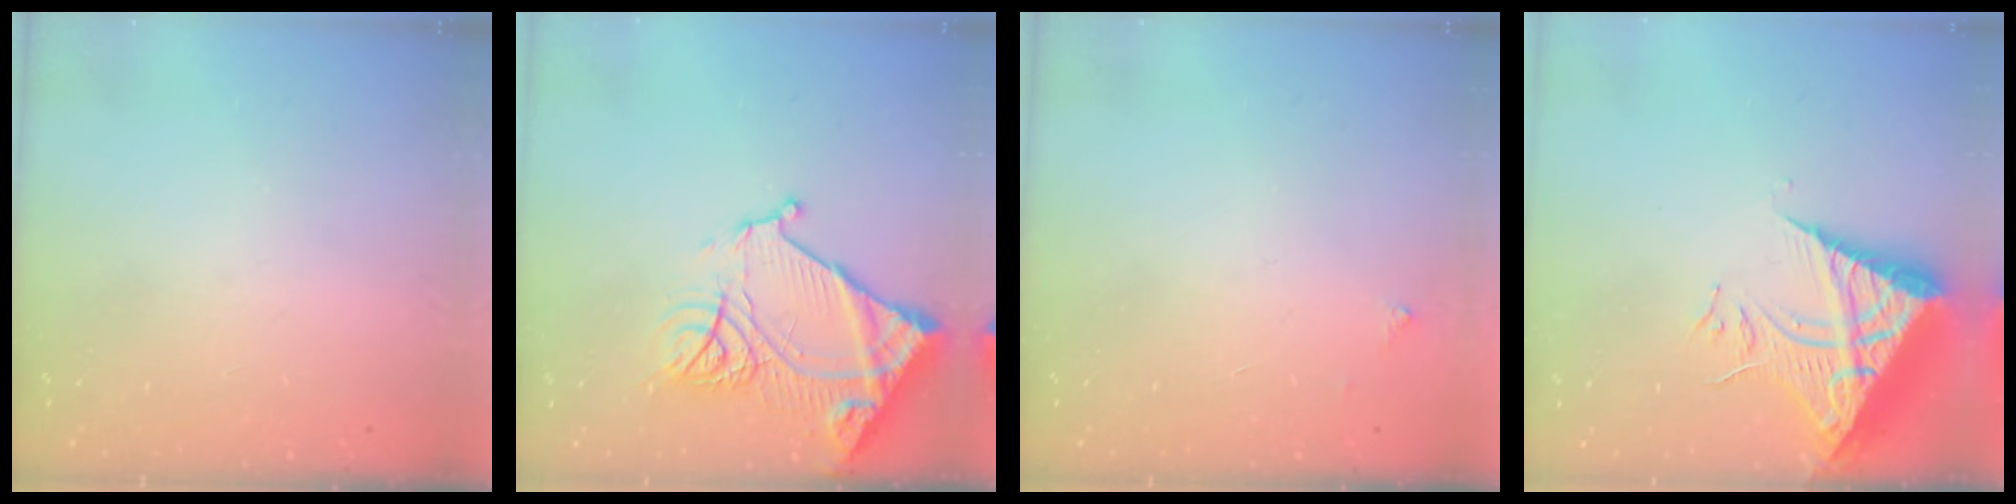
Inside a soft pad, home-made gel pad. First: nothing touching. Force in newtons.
{"total": 16.3, "press": 16.2, "slide": 1.7}
{"total": 2.5, "press": 2.5, "slide": 0.4}
{"total": 10.3, "press": 10.2, "slide": 1.1}